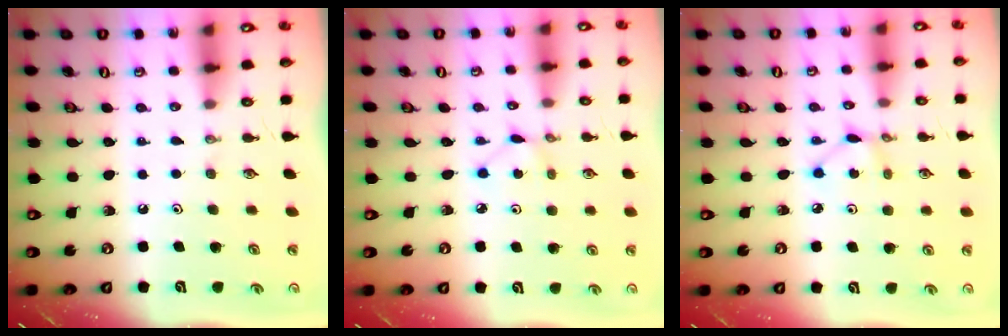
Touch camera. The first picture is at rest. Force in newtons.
{"total": 2.4, "press": 2.4, "slide": 0.3}
{"total": 3.8, "press": 3.8, "slide": 0.3}